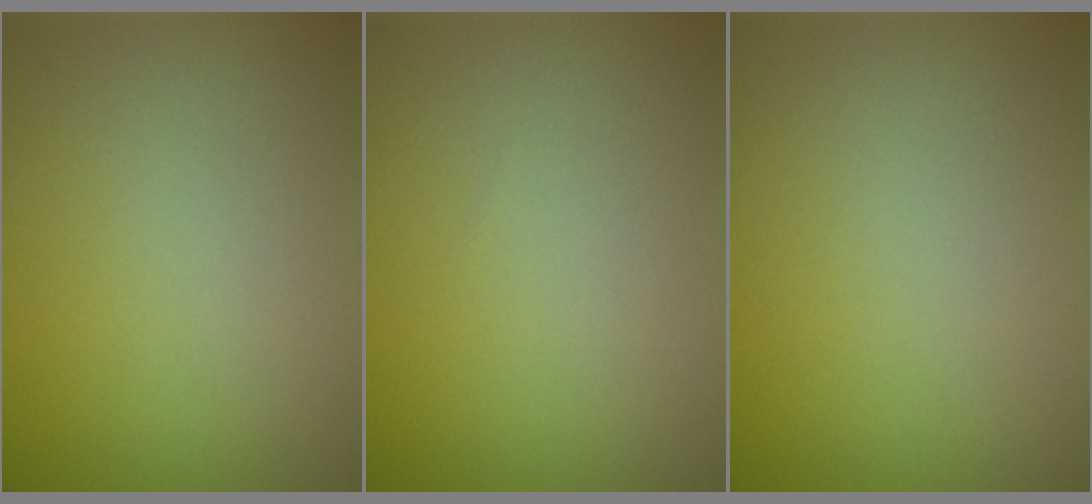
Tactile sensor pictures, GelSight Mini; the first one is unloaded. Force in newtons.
{"total": 0.0}
{"total": 0.0}